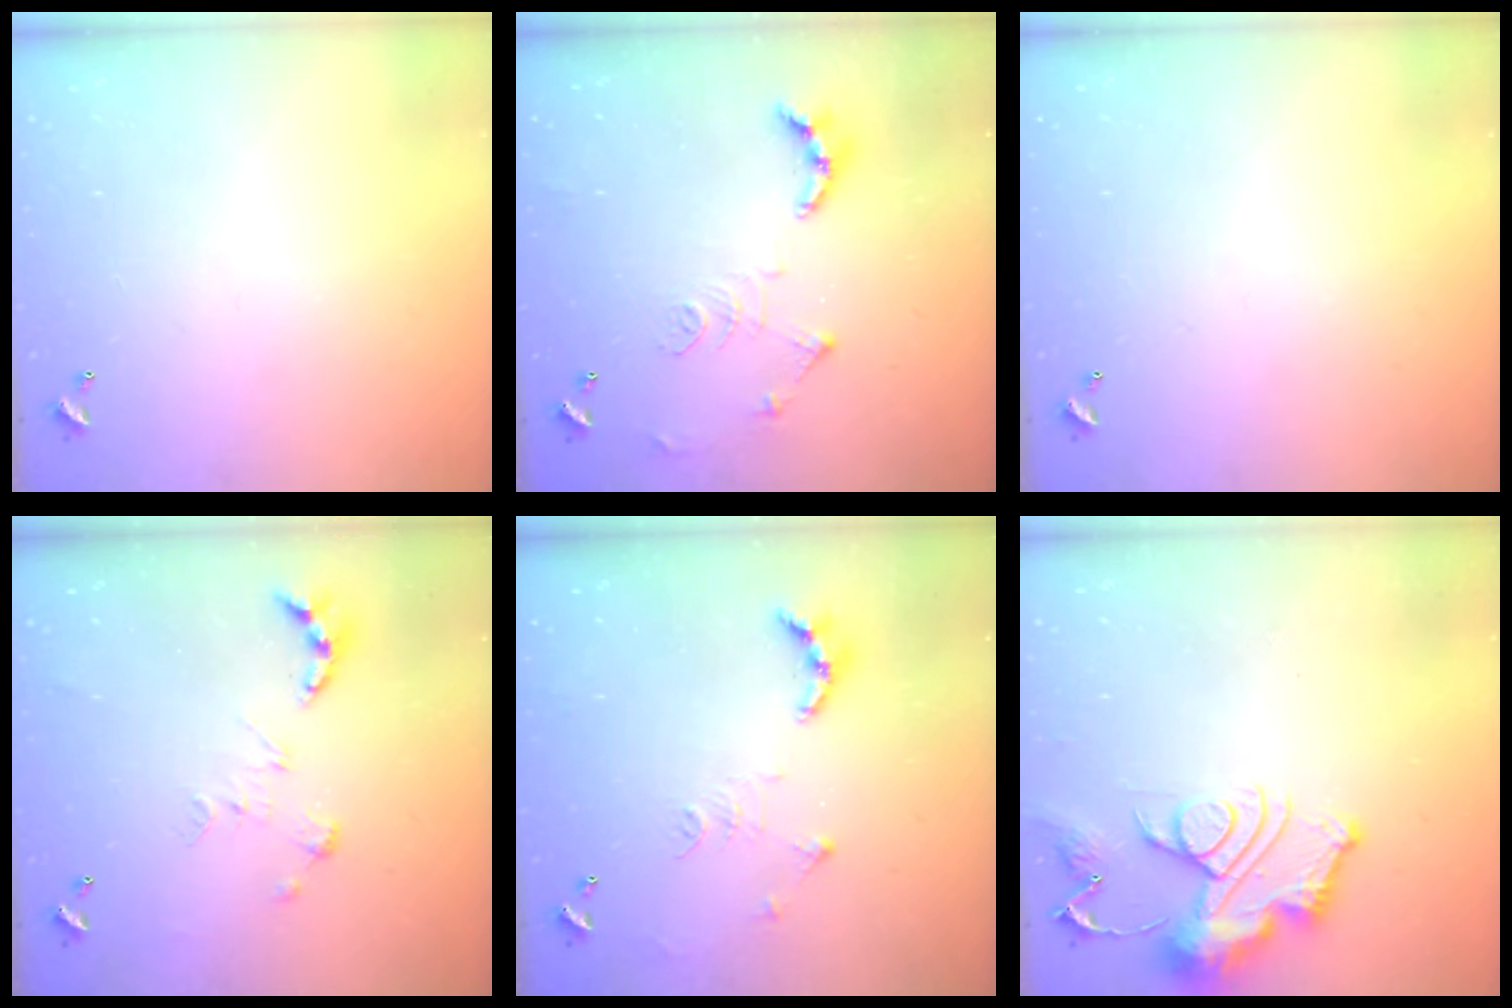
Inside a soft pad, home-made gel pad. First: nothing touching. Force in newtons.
{"total": 12.0, "press": 11.9, "slide": 1.3}
{"total": 0.0}
{"total": 0.0}
{"total": 10.3, "press": 10.2, "slide": 1.0}
{"total": 13.4, "press": 13.4, "slide": 1.4}